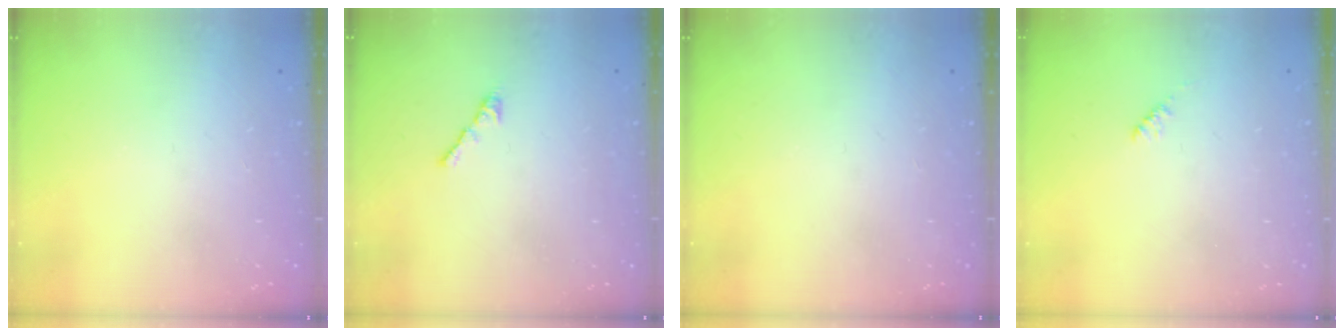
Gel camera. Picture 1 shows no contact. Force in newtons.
{"total": 0.6, "press": 0.4, "slide": 0.4}
{"total": 0.0}
{"total": 3.1, "press": 3.1, "slide": 0.6}